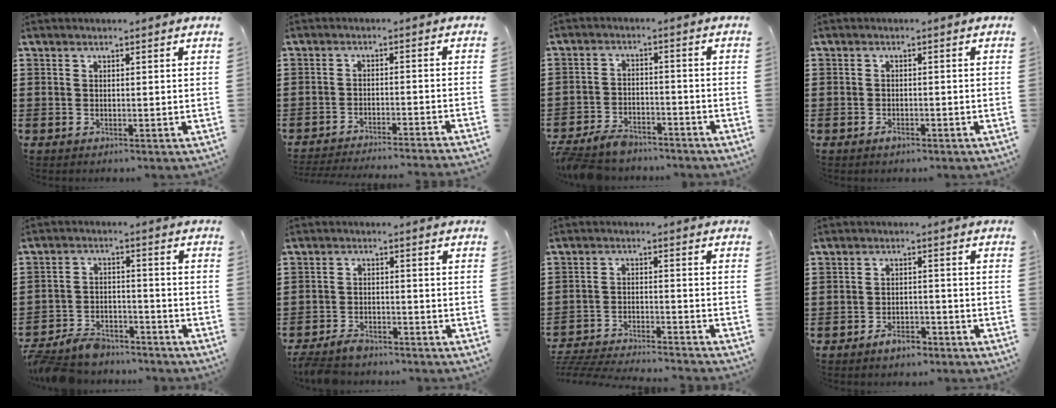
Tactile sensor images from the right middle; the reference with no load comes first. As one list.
[{"total": 3.3, "force": [-3.3, -0.4, 0.5], "torque": [-0.010, -0.004, -0.067]}, {"total": 4.6, "force": [-4.3, 1.0, 1.2], "torque": [-0.036, 0.003, -0.090]}, {"total": 1.3, "force": [-1.0, 0.8, 0.4], "torque": [-0.009, 0.000, -0.020]}, {"total": 5.6, "force": [-5.3, 1.1, 1.2], "torque": [-0.034, 0.004, -0.108]}, {"total": 3.3, "force": [-3.1, 0.8, 0.8], "torque": [-0.025, 0.002, -0.064]}, {"total": 4.9, "force": [-4.9, 0.0, 0.7], "torque": [-0.026, -0.002, -0.102]}, {"total": 3.1, "force": [-2.7, 1.3, 0.9], "torque": [-0.017, 0.008, -0.053]}]